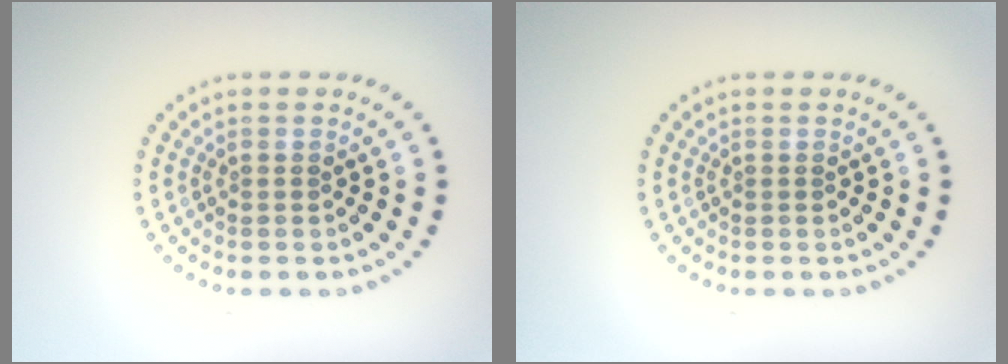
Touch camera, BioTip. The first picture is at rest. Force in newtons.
{"total": 0.0}